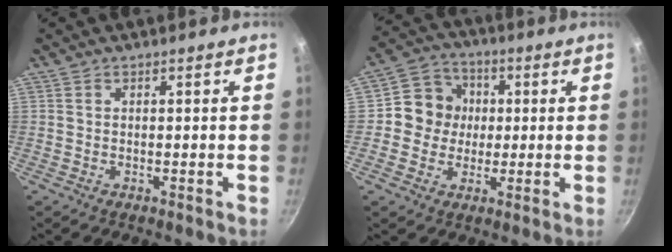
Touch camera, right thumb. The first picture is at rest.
{"total": 8.9, "force": [0.4, 8.4, 2.9], "torque": [-0.008, 0.018, -0.012]}